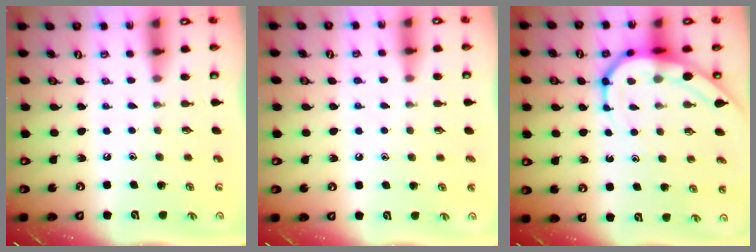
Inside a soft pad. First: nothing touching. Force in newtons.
{"total": 5.4, "press": 5.4, "slide": 0.7}
{"total": 9.1, "press": 9.1, "slide": 0.8}